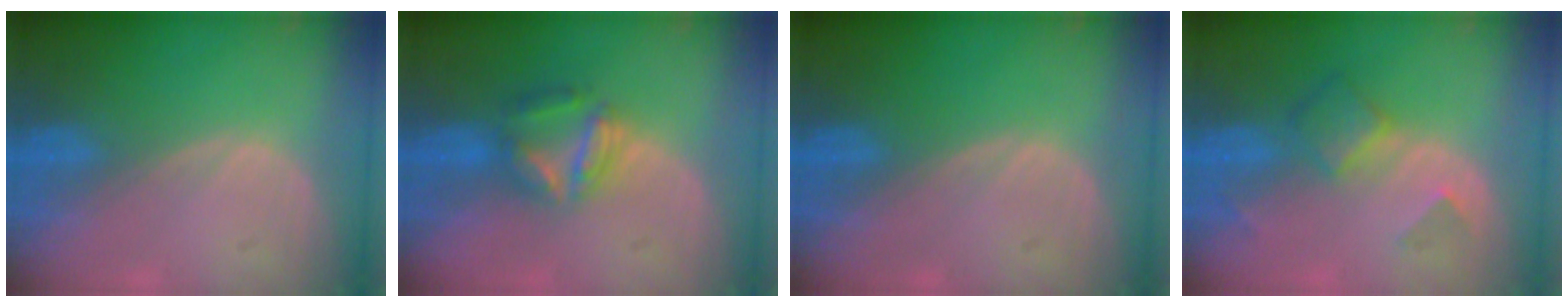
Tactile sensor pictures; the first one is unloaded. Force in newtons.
{"total": 5.7, "press": 5.7, "slide": 0.4}
{"total": 0.0}
{"total": 4.9, "press": 4.3, "slide": 2.3}